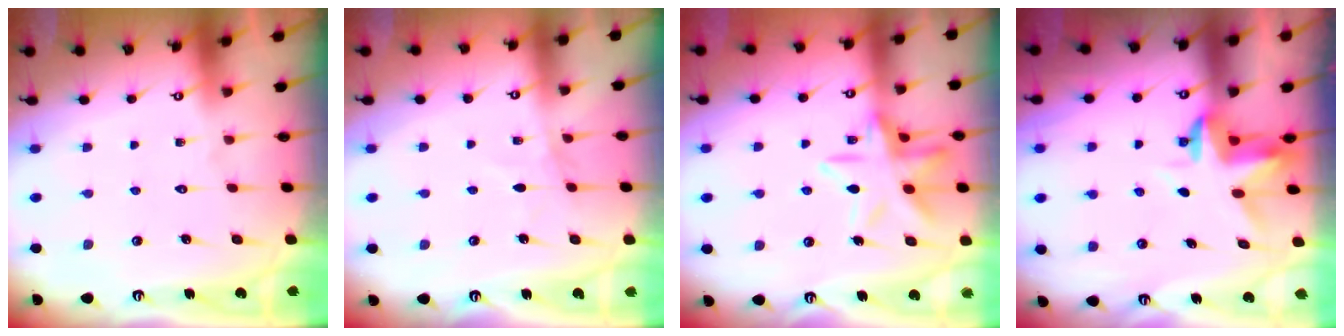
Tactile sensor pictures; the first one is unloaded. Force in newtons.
{"total": 2.3, "press": 2.3, "slide": 0.3}
{"total": 13.3, "press": 13.3, "slide": 1.2}
{"total": 3.6, "press": 3.6, "slide": 0.2}